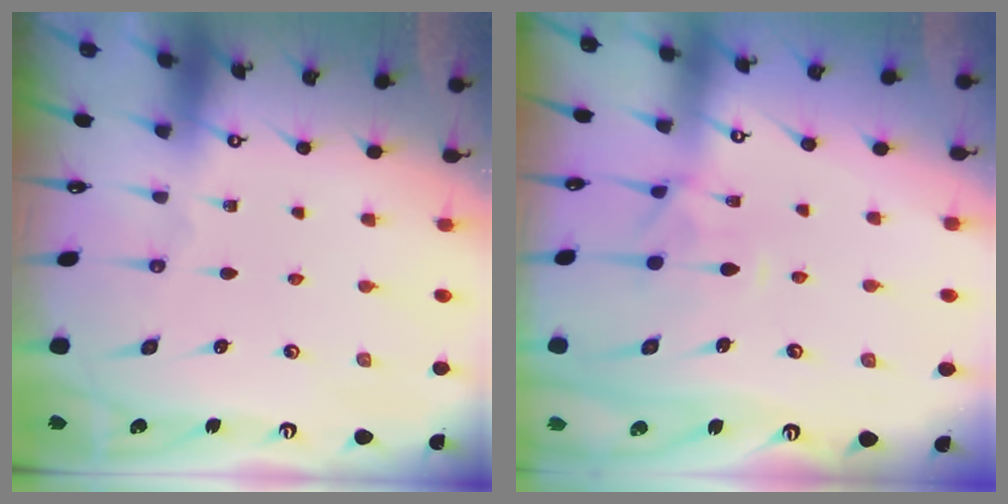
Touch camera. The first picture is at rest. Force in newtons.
{"total": 1.4, "press": 1.1, "slide": 0.9}